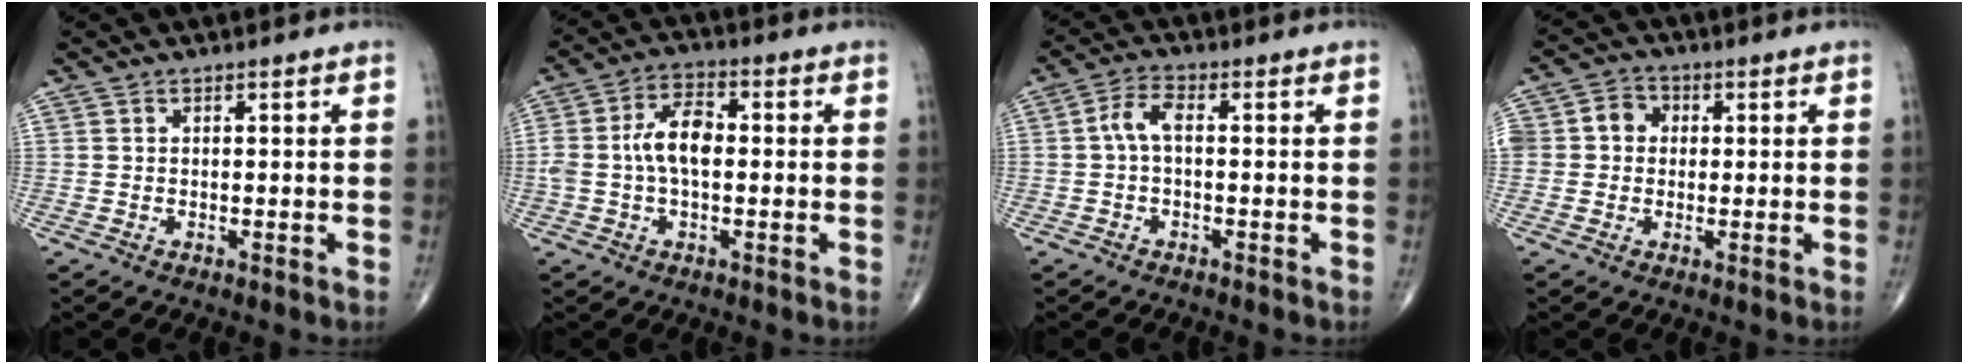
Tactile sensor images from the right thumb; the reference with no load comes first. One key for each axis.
{"total": 7.8, "fx": -0.1, "fy": 4.2, "fz": 6.6, "tx": -0.130, "ty": 0.022, "tz": -0.009}
{"total": 3.9, "fx": -0.1, "fy": 1.8, "fz": 3.5, "tx": -0.073, "ty": 0.013, "tz": -0.008}
{"total": 7.4, "fx": 0.8, "fy": 6.5, "fz": 3.5, "tx": -0.050, "ty": 0.022, "tz": 0.008}